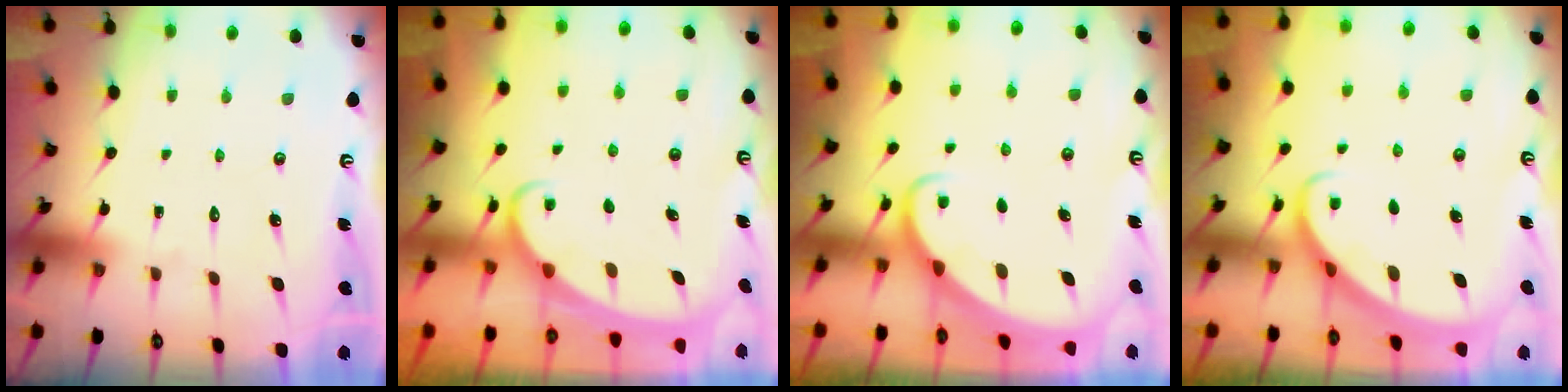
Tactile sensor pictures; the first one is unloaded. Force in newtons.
{"total": 2.4, "press": 2.3, "slide": 0.3}
{"total": 2.3, "press": 2.3, "slide": 0.3}
{"total": 2.7, "press": 2.7, "slide": 0.2}